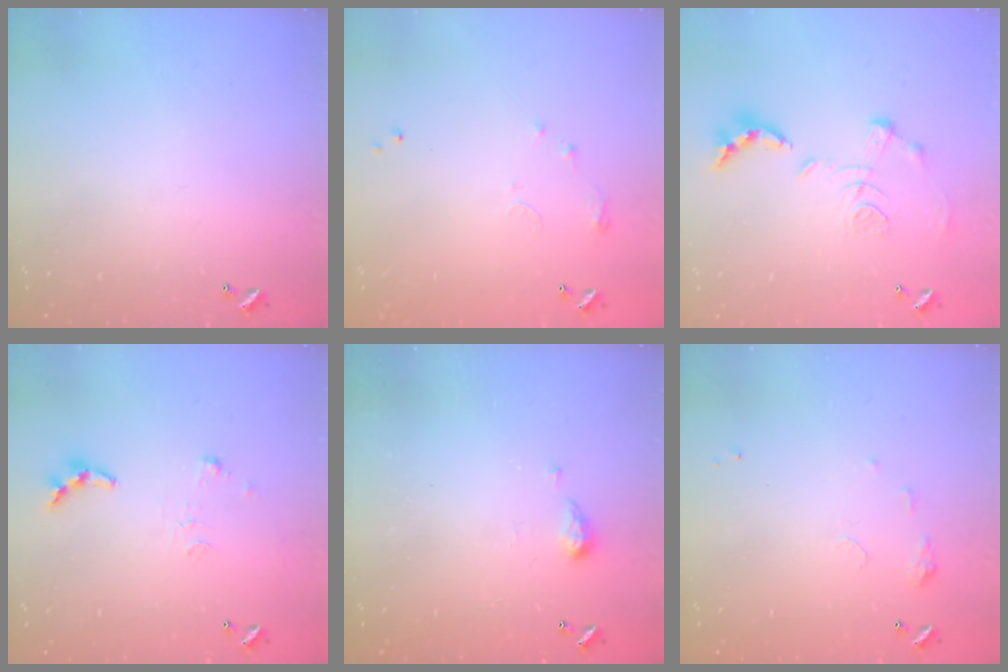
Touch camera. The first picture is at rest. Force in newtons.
{"total": 6.3, "press": 6.3, "slide": 0.9}
{"total": 1.2, "press": 0.4, "slide": 1.1}
{"total": 6.2, "press": 6.2, "slide": 0.4}
{"total": 3.1, "press": 3.1, "slide": 0.6}
{"total": 4.5, "press": 4.4, "slide": 0.5}